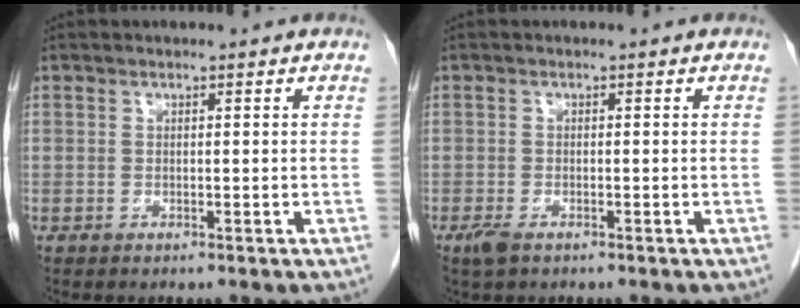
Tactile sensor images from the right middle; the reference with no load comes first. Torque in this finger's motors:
{"motor_torque": [0.47, -0.30, 0.01, 0.00]}